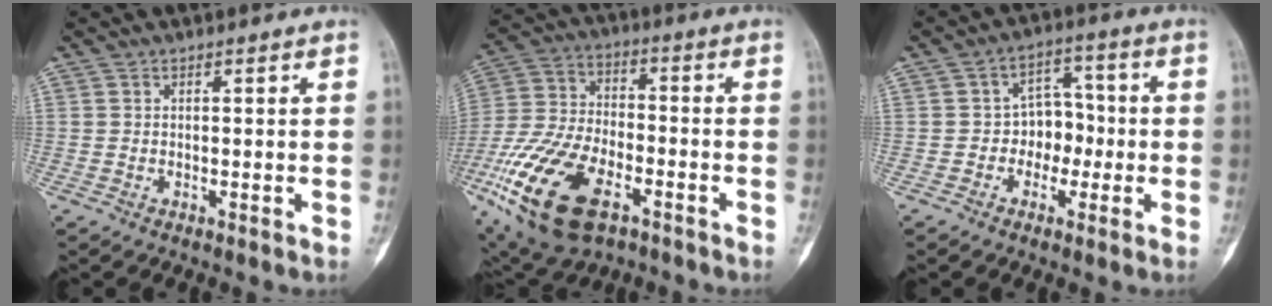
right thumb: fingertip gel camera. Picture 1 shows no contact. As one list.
[{"total": 21.6, "force": [-9.8, 11.3, 15.6], "torque": [-0.329, 0.016, -0.176]}, {"total": 7.1, "force": [-1.3, 5.6, 4.2], "torque": [-0.014, 0.033, -0.031]}]